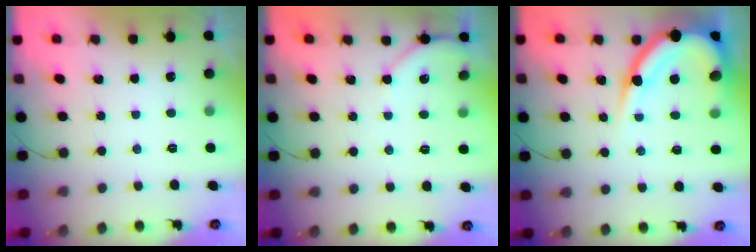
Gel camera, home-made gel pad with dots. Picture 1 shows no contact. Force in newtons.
{"total": 4.0, "press": 3.9, "slide": 0.6}
{"total": 14.1, "press": 14.0, "slide": 1.3}